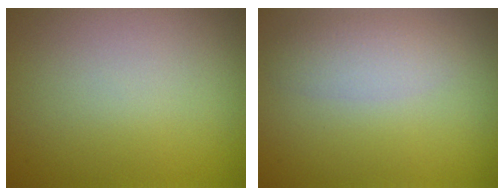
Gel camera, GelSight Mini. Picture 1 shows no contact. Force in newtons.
{"total": 2.1, "press": 2.1, "slide": 0.1}